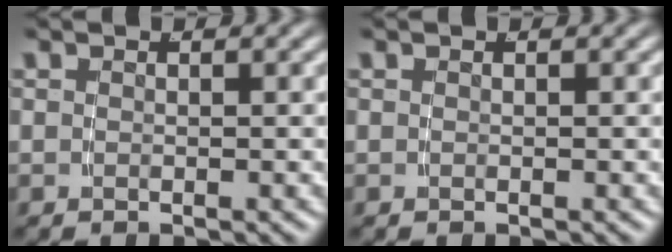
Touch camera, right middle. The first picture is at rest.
{"total": 0.0}